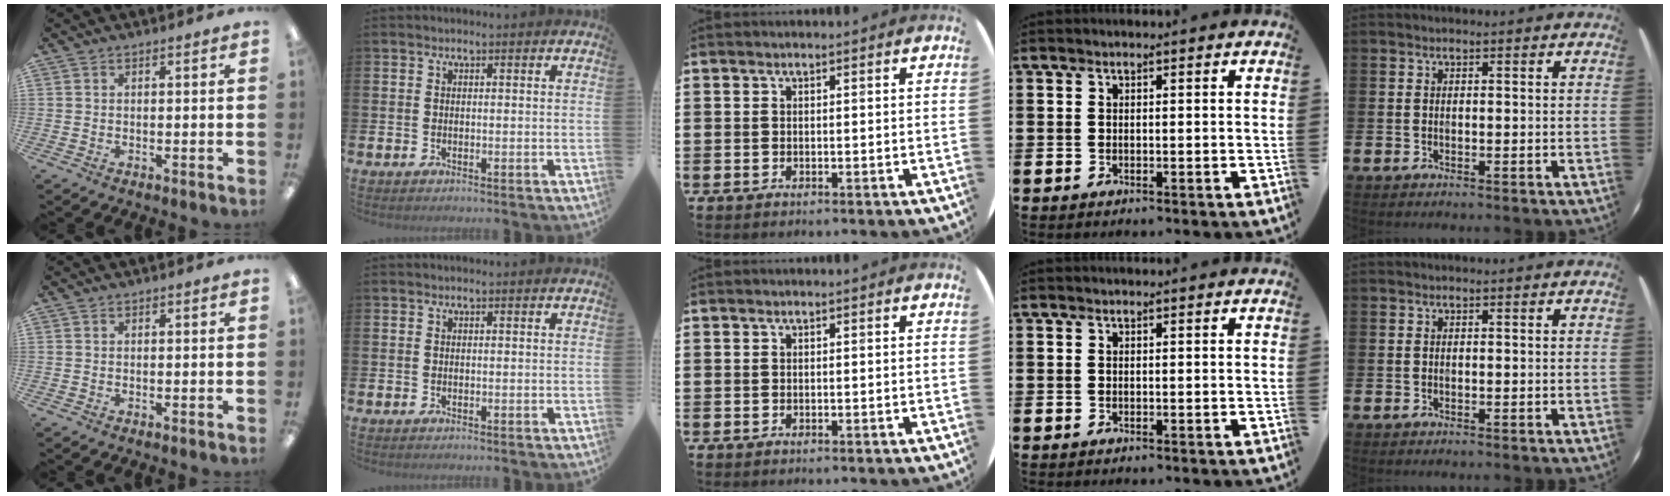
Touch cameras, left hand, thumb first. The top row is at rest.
{}